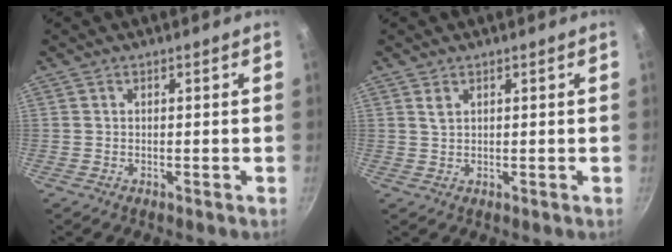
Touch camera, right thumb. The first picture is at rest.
{"total": 1.3, "force": [0.8, 0.7, 0.8], "torque": [-0.016, -0.003, 0.017]}